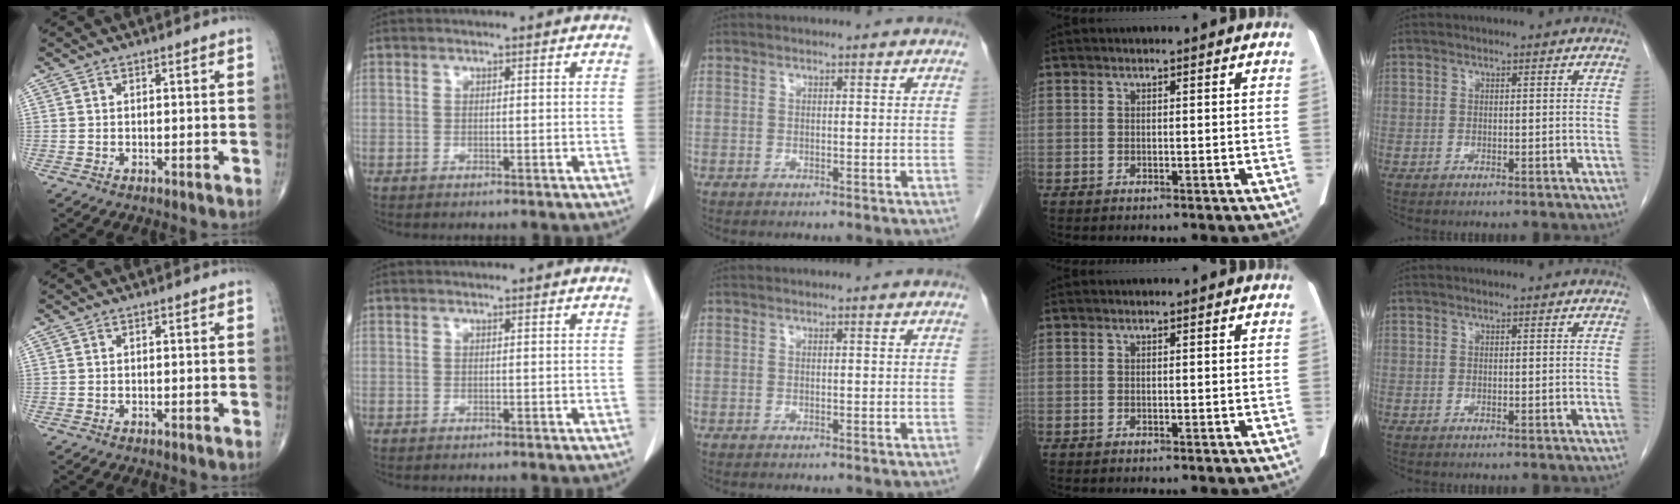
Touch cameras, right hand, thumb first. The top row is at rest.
{}